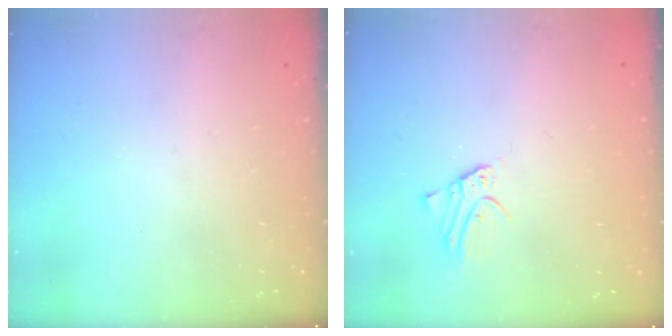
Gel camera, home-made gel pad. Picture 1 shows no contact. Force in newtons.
{"total": 2.3, "press": 2.3, "slide": 0.2}